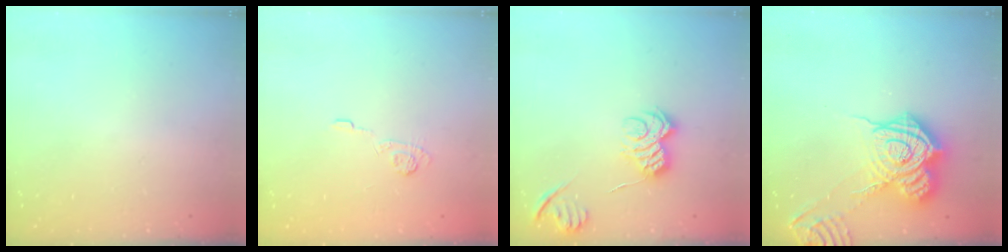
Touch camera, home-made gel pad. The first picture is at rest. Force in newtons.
{"total": 4.5, "press": 4.2, "slide": 1.6}
{"total": 9.7, "press": 9.7, "slide": 0.4}
{"total": 18.8, "press": 18.7, "slide": 1.5}